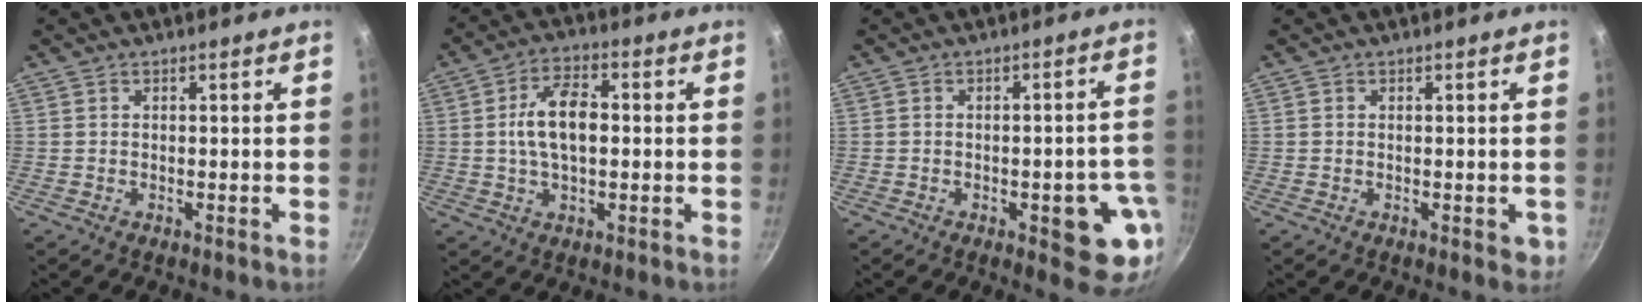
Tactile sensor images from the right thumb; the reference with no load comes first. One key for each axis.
{"total": 9.4, "fx": 0.5, "fy": 5.1, "fz": 7.9, "tx": -0.128, "ty": 0.020, "tz": 0.004}
{"total": 10.6, "fx": -3.2, "fy": 4.1, "fz": 9.2, "tx": -0.070, "ty": 0.014, "tz": -0.039}
{"total": 2.6, "fx": -0.4, "fy": 1.6, "fz": 2.1, "tx": -0.019, "ty": -0.001, "tz": -0.005}